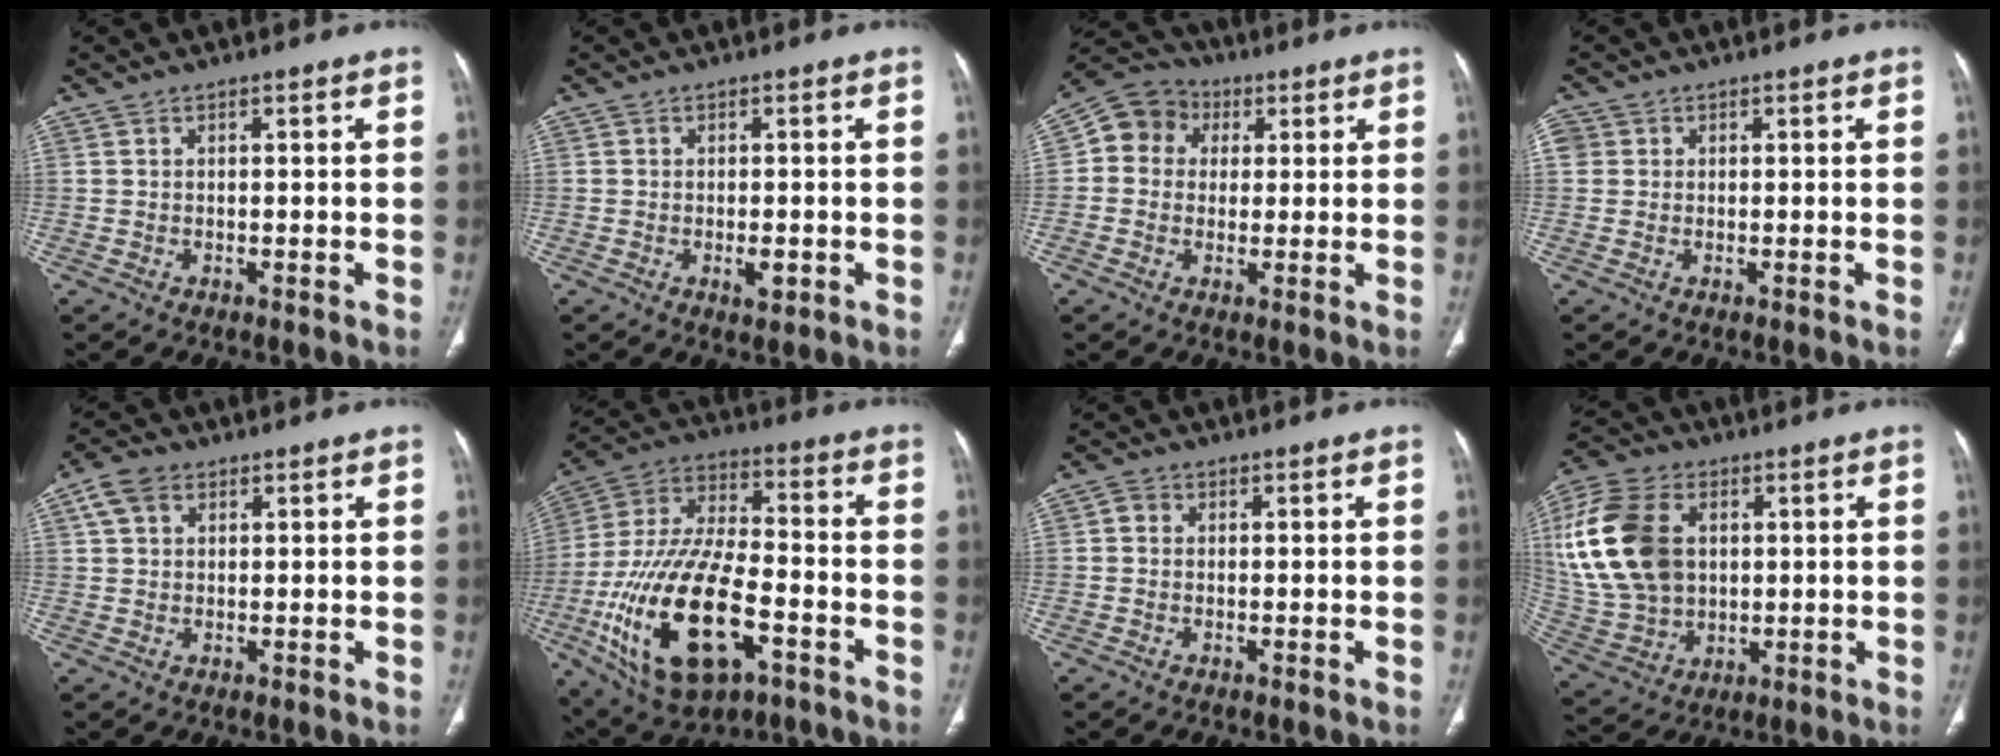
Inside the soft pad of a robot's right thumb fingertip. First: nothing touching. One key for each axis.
{"total": 2.4, "fx": -0.7, "fy": 1.1, "fz": 2.0, "tx": -0.026, "ty": -0.001, "tz": -0.010}
{"total": 9.1, "fx": 2.0, "fy": 8.1, "fz": 3.7, "tx": -0.042, "ty": 0.014, "tz": 0.021}
{"total": 2.8, "fx": 0.7, "fy": 2.6, "fz": 0.7, "tx": -0.005, "ty": 0.005, "tz": 0.015}
{"total": 4.9, "fx": 2.1, "fy": 3.5, "fz": 2.8, "tx": -0.047, "ty": 0.008, "tz": 0.041}
{"total": 25.3, "fx": -9.0, "fy": 12.1, "fz": 20.2, "tx": -0.406, "ty": 0.030, "tz": -0.148}
{"total": 1.8, "fx": 0.2, "fy": 1.6, "fz": 0.8, "tx": -0.009, "ty": 0.003, "tz": 0.002}
{"total": 21.4, "fx": 4.2, "fy": 15.1, "fz": 14.6, "tx": -0.311, "ty": -0.002, "tz": 0.089}